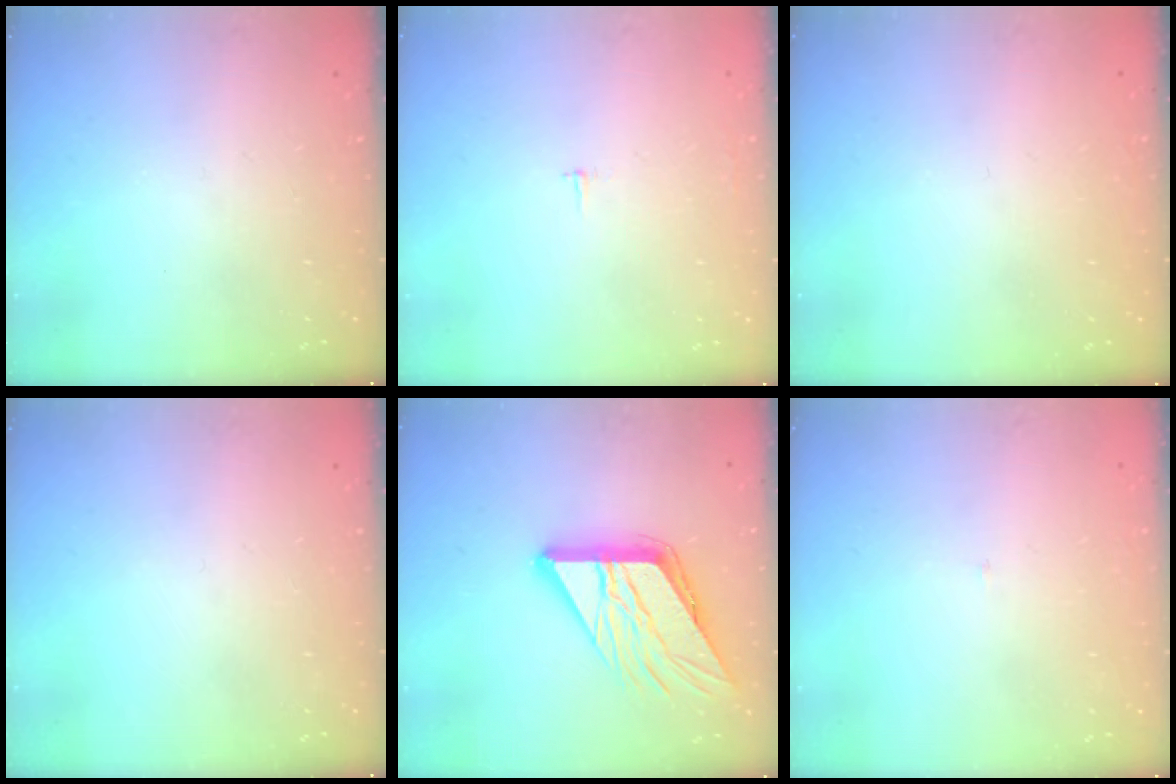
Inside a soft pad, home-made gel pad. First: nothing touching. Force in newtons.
{"total": 1.8, "press": 1.8, "slide": 0.1}
{"total": 1.6, "press": 1.6, "slide": 0.1}
{"total": 0.0}
{"total": 18.8, "press": 18.6, "slide": 2.2}
{"total": 2.1, "press": 2.1, "slide": 0.1}